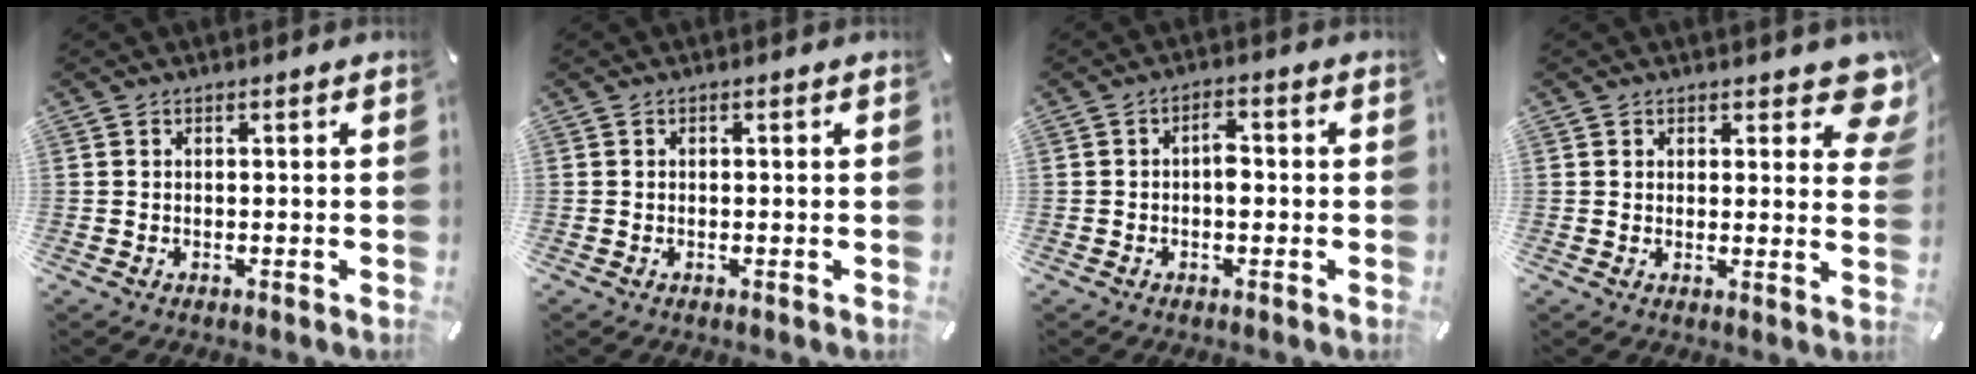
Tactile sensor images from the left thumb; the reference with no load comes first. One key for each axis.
{"total": 0.0}
{"total": 3.2, "fx": -0.4, "fy": 1.8, "fz": 2.6, "tx": -0.042, "ty": 0.006, "tz": -0.011}
{"total": 6.6, "fx": 4.2, "fy": 3.2, "fz": 3.9, "tx": -0.027, "ty": -0.025, "tz": 0.068}